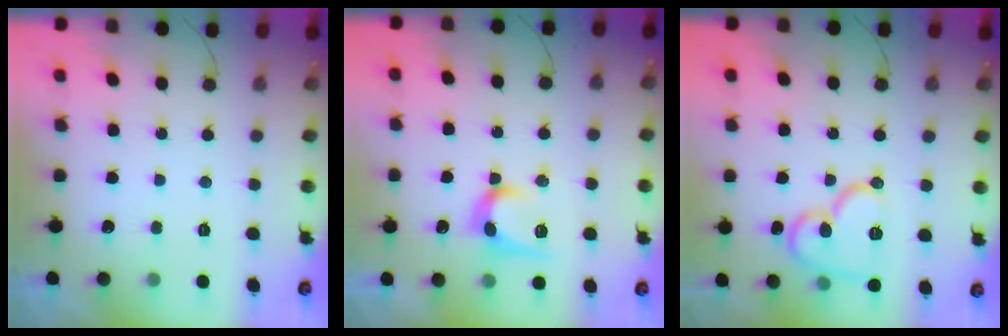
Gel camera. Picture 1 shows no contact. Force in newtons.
{"total": 9.9, "press": 9.9, "slide": 0.6}
{"total": 14.7, "press": 14.6, "slide": 1.8}